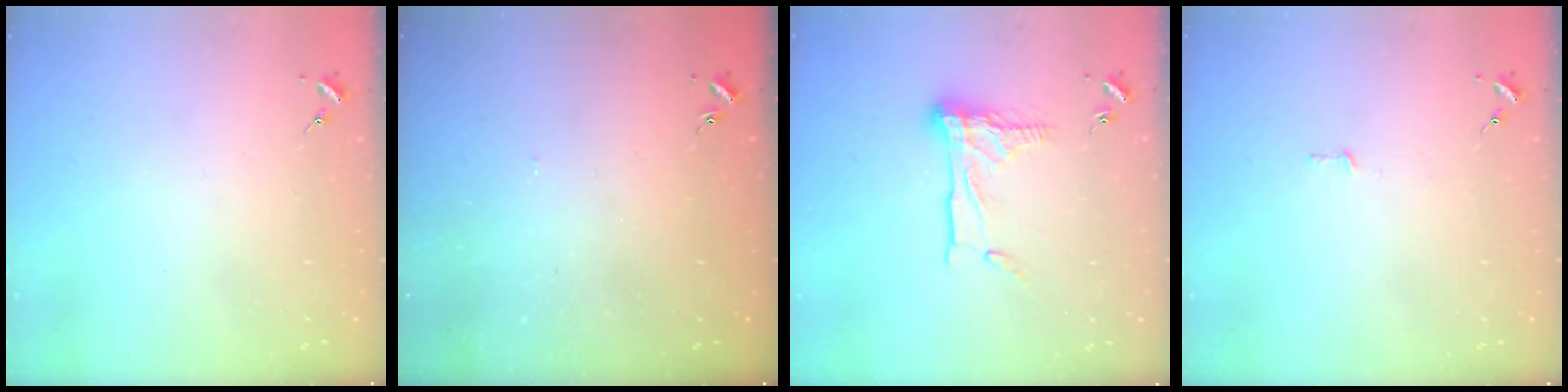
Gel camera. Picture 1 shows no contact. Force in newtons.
{"total": 1.2, "press": 1.1, "slide": 0.1}
{"total": 15.0, "press": 14.9, "slide": 1.3}
{"total": 2.8, "press": 2.8, "slide": 0.2}